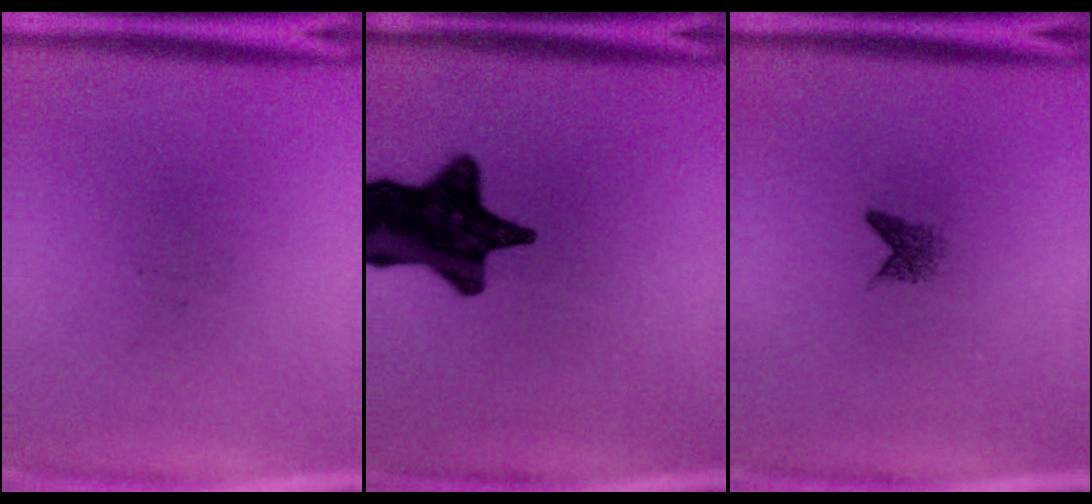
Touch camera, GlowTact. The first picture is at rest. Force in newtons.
{"total": 16.6}
{"total": 1.6}